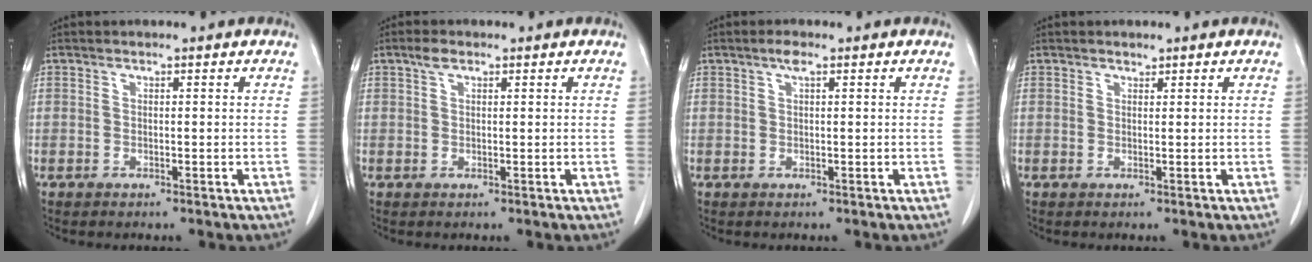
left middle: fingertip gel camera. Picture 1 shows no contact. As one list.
[{"total": 1.6, "force": [1.0, 0.7, 1.0], "torque": [-0.022, 0.009, 0.019]}, {"total": 1.4, "force": [0.8, 0.2, 1.1], "torque": [-0.025, 0.004, 0.014]}, {"total": 0.5, "force": [0.5, 0.2, 0.0], "torque": [-0.006, -0.005, 0.008]}]